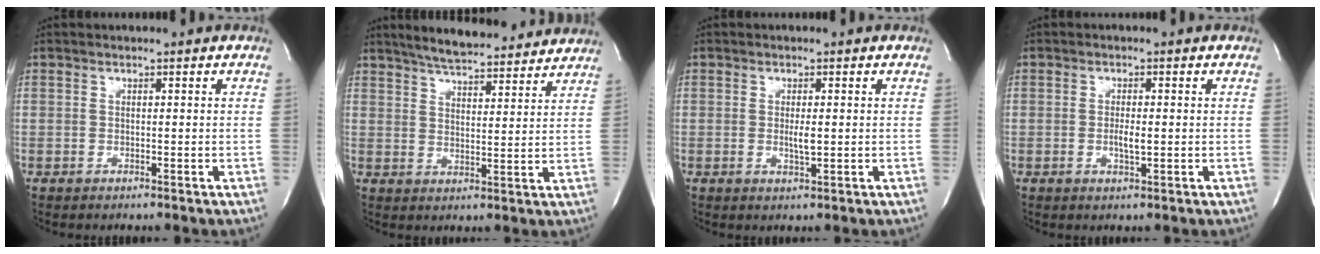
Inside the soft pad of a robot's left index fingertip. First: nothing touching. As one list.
[{"total": 15.4, "force": [14.0, 2.4, 5.9], "torque": [-0.091, 0.018, 0.196]}, {"total": 2.1, "force": [0.0, 0.4, 2.0], "torque": [-0.040, -0.004, 0.000]}, {"total": 2.3, "force": [-0.3, 0.5, 2.2], "torque": [-0.046, -0.002, -0.004]}]